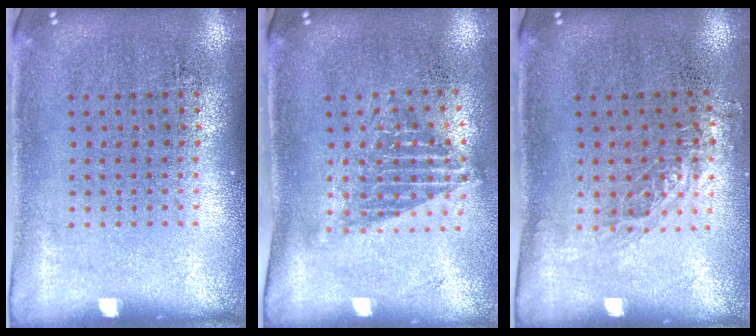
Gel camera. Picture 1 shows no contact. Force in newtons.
{"total": 1.3, "press": 1.0, "slide": 0.9}
{"total": 0.8, "press": 0.8, "slide": 0.2}